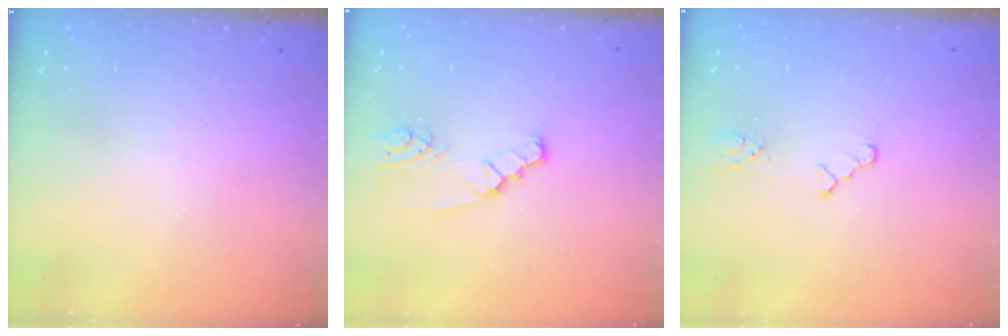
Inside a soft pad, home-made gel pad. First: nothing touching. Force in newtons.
{"total": 2.0, "press": 2.0, "slide": 0.2}
{"total": 1.6, "press": 1.5, "slide": 0.3}